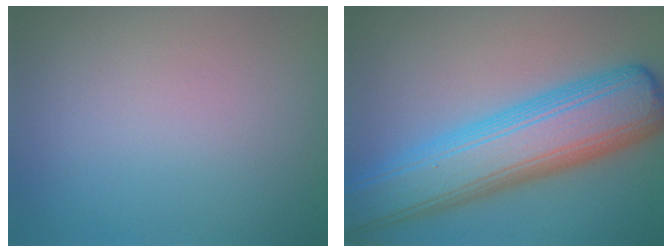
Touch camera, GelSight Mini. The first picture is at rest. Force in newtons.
{"total": 9.7, "press": 9.7, "slide": 0.2}